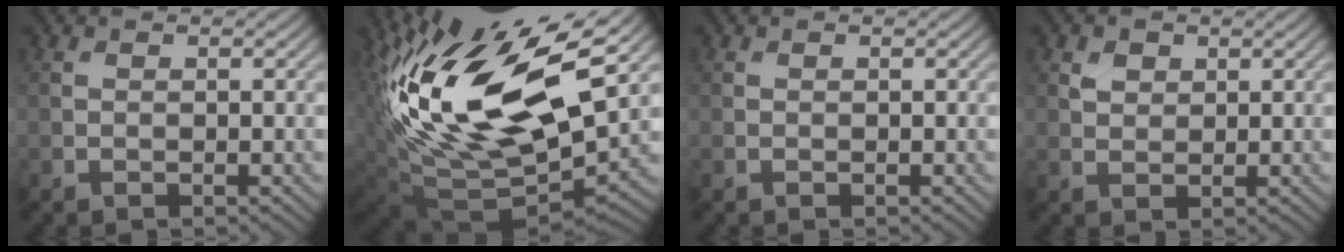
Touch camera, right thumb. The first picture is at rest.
{"total": 17.9, "force": [5.8, 8.7, 14.5], "torque": [-0.303, -0.005, 0.105]}
{"total": 0.0}
{"total": 1.8, "force": [1.0, 1.3, 0.7], "torque": [-0.017, -0.001, 0.019]}